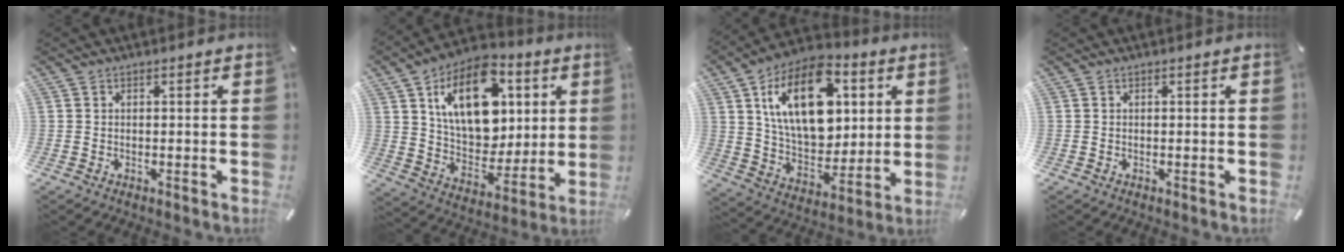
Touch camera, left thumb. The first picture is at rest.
{"total": 19.5, "force": [7.5, 13.1, 12.4], "torque": [-0.197, -0.025, 0.133]}
{"total": 21.2, "force": [7.1, 13.5, 14.7], "torque": [-0.264, -0.022, 0.122]}
{"total": 0.0}